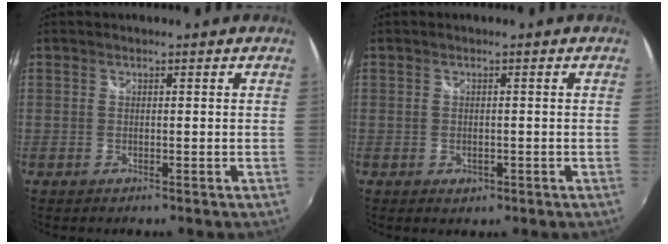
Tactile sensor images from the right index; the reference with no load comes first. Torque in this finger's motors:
{"motor_torque": [0.00, -0.04, 0.00, 0.00]}